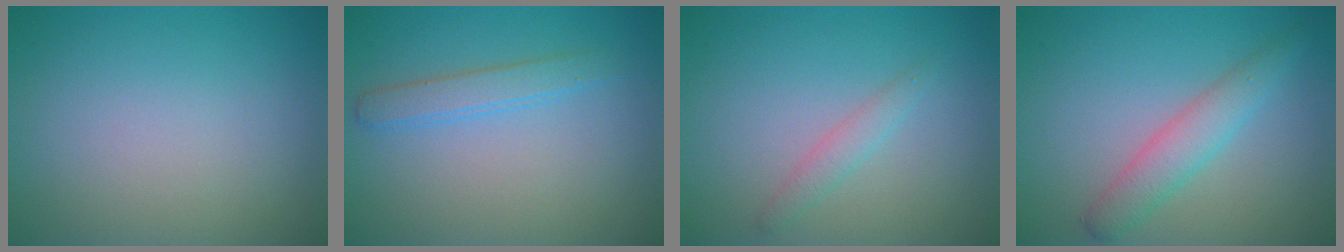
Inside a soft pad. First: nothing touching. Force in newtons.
{"total": 2.0, "press": 2.0, "slide": 0.0}
{"total": 1.4, "press": 1.4, "slide": 0.0}
{"total": 3.1, "press": 3.1, "slide": 0.1}